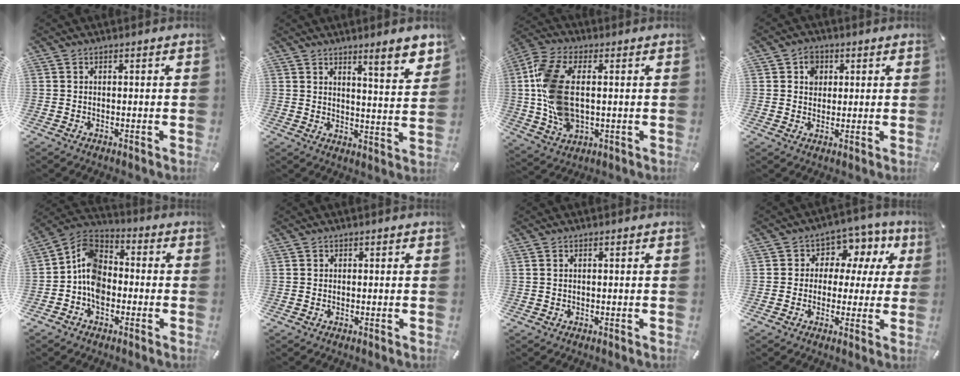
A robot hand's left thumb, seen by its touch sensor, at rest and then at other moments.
{"total": 7.6, "force": [6.2, 1.0, 4.3], "torque": [-0.060, -0.045, 0.102]}
{"total": 13.6, "force": [0.8, 8.1, 10.9], "torque": [-0.250, -0.002, 0.018]}
{"total": 4.4, "force": [1.3, 3.9, 1.6], "torque": [-0.015, -0.001, 0.017]}
{"total": 9.7, "force": [-2.7, 7.3, 5.8], "torque": [-0.131, 0.016, -0.054]}
{"total": 0.7, "force": [0.1, 0.7, 0.0], "torque": [0.001, 0.006, 0.001]}
{"total": 0.8, "force": [0.2, 0.5, 0.6], "torque": [-0.012, 0.003, 0.003]}
{"total": 8.2, "force": [2.2, 7.1, 3.4], "torque": [-0.055, -0.010, 0.039]}